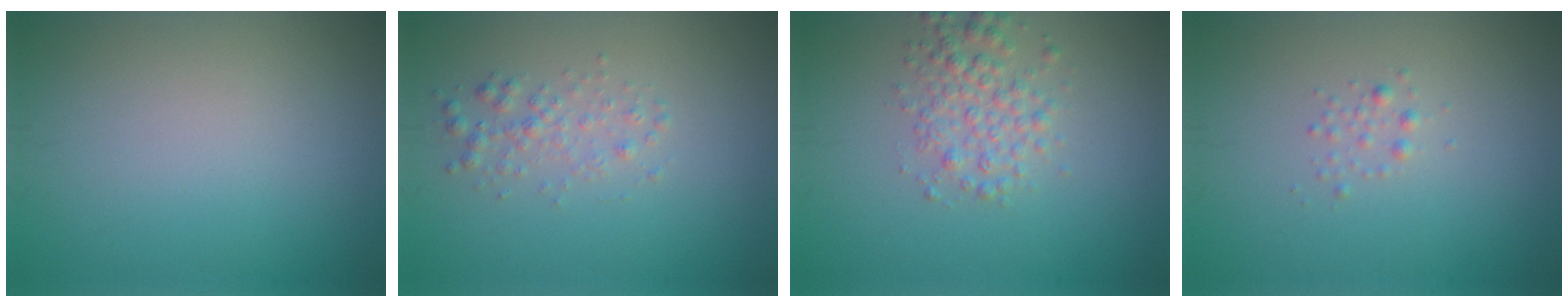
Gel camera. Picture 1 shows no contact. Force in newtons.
{"total": 1.7, "press": 1.7, "slide": 0.0}
{"total": 2.9, "press": 2.9, "slide": 0.0}
{"total": 0.8, "press": 0.8, "slide": 0.0}